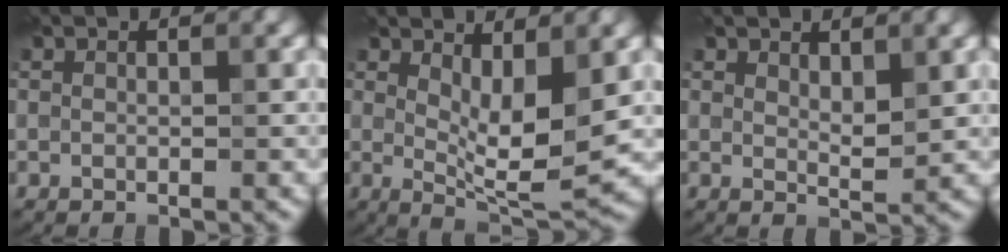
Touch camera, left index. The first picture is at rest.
{"total": 6.3, "force": [1.1, 1.9, 5.9], "torque": [-0.098, -0.017, 0.024]}
{"total": 2.0, "force": [1.3, 0.7, 1.4], "torque": [-0.027, -0.003, 0.023]}